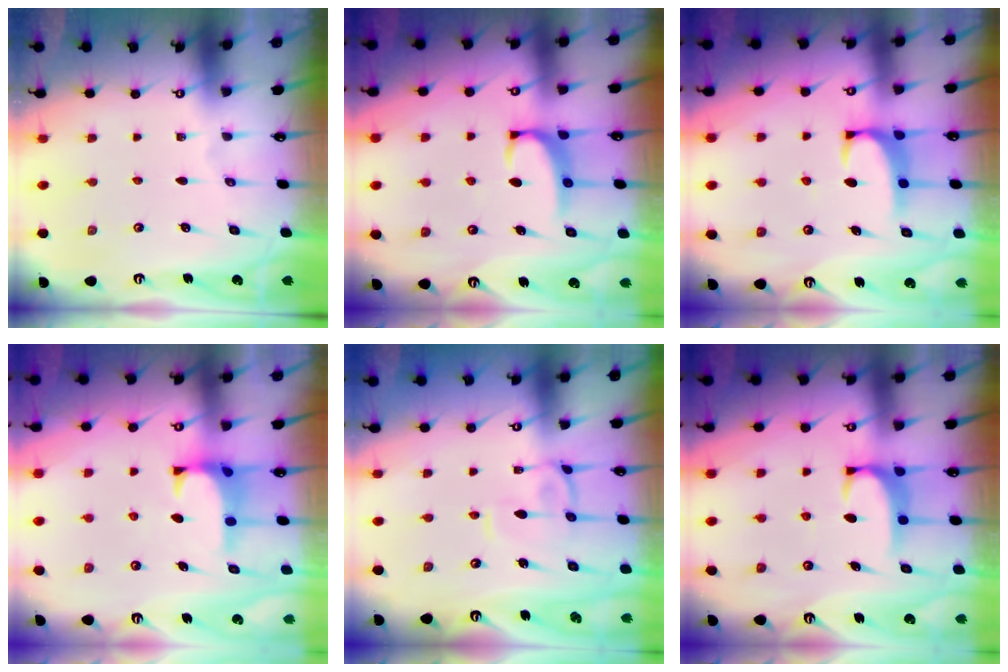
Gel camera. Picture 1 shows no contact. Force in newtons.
{"total": 2.1, "press": 2.0, "slide": 0.6}
{"total": 1.8, "press": 1.8, "slide": 0.4}
{"total": 0.8, "press": 0.1, "slide": 0.8}
{"total": 1.5, "press": 1.4, "slide": 0.5}
{"total": 2.5, "press": 2.4, "slide": 0.6}